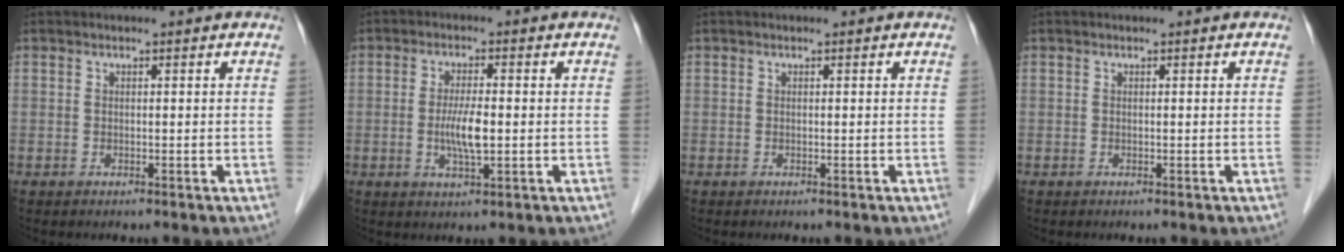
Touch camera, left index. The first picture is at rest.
{"total": 4.8, "force": [-0.6, 0.9, 4.7], "torque": [-0.096, -0.006, -0.010]}
{"total": 0.0}
{"total": 0.0}